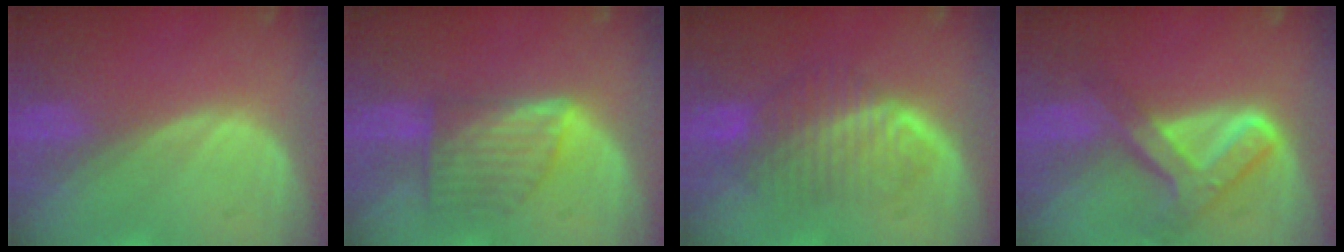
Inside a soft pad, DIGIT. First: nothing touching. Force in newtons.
{"total": 7.3, "press": 6.4, "slide": 3.5}
{"total": 7.6, "press": 6.9, "slide": 3.2}
{"total": 7.7, "press": 6.5, "slide": 4.1}